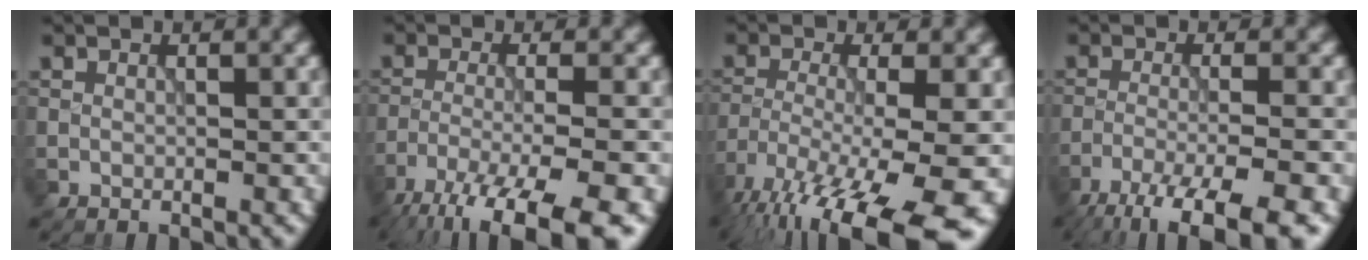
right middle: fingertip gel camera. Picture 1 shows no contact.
{"total": 11.0, "force": [-8.3, 2.4, 6.9], "torque": [-0.120, -0.033, -0.130]}
{"total": 15.7, "force": [-10.2, 3.9, 11.2], "torque": [-0.198, -0.037, -0.155]}
{"total": 8.8, "force": [-6.5, 1.7, 5.6], "torque": [-0.092, -0.022, -0.105]}